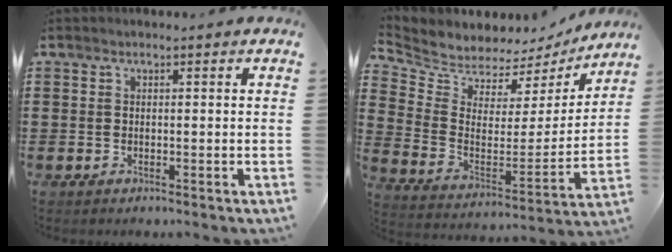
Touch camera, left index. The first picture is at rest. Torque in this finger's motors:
{"motor_torque": [1.45, -0.69, 0.07, 0.00]}